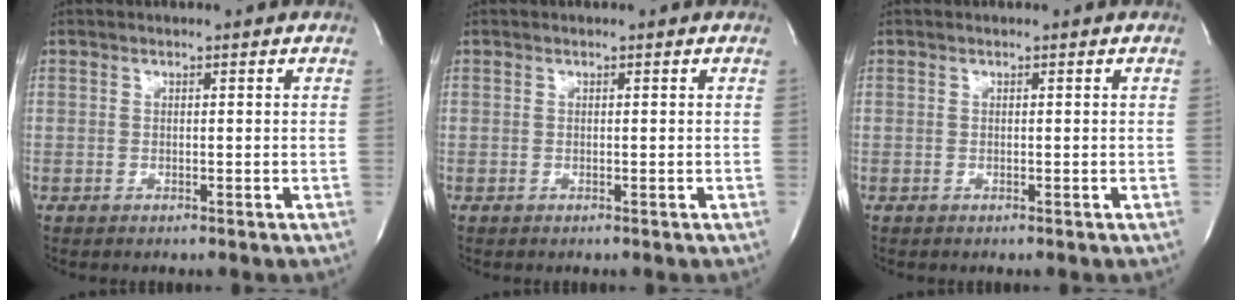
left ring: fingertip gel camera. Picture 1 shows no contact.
{"total": 0.0}
{"total": 0.0}